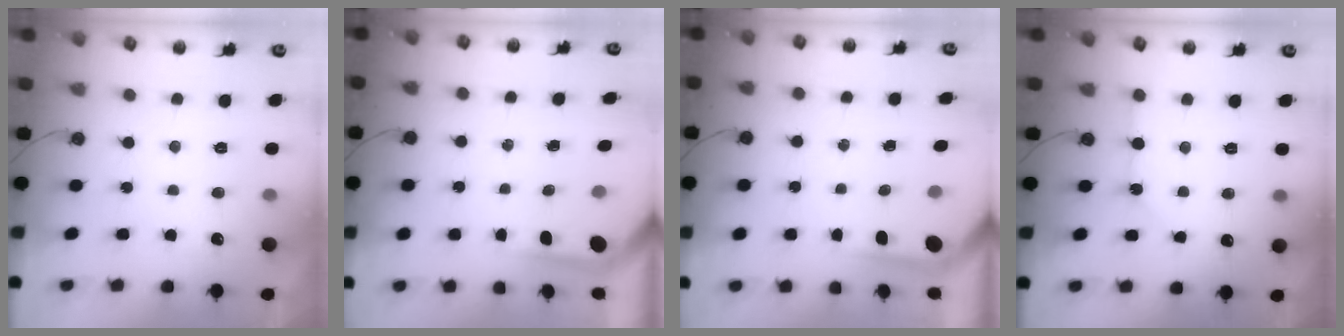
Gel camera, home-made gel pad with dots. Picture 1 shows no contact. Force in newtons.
{"total": 3.6, "press": 3.6, "slide": 0.4}
{"total": 3.6, "press": 3.6, "slide": 0.3}
{"total": 2.7, "press": 2.7, "slide": 0.4}